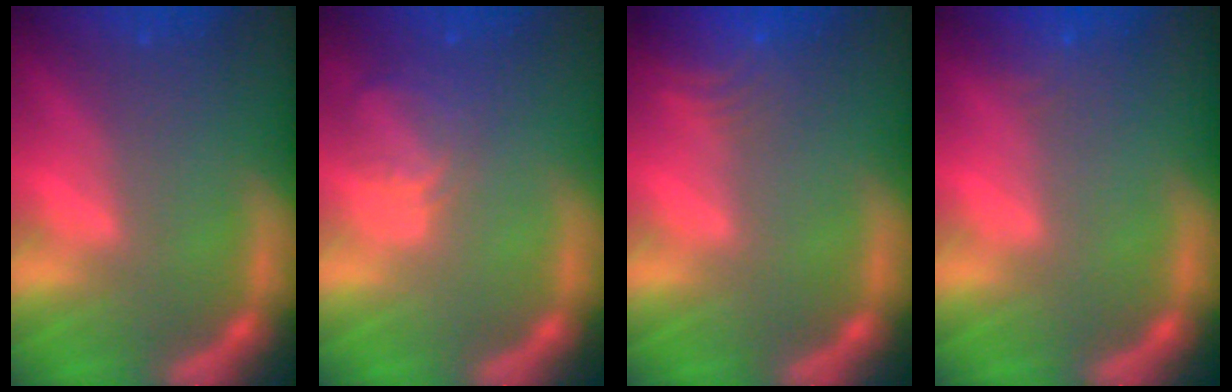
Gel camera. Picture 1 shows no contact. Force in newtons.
{"total": 3.4}
{"total": 5.5}
{"total": 1.9}